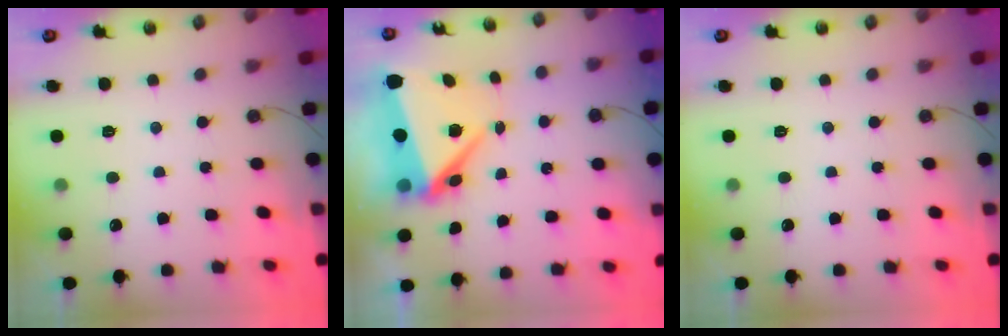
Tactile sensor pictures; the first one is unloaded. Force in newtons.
{"total": 9.0, "press": 8.8, "slide": 2.0}
{"total": 0.0}